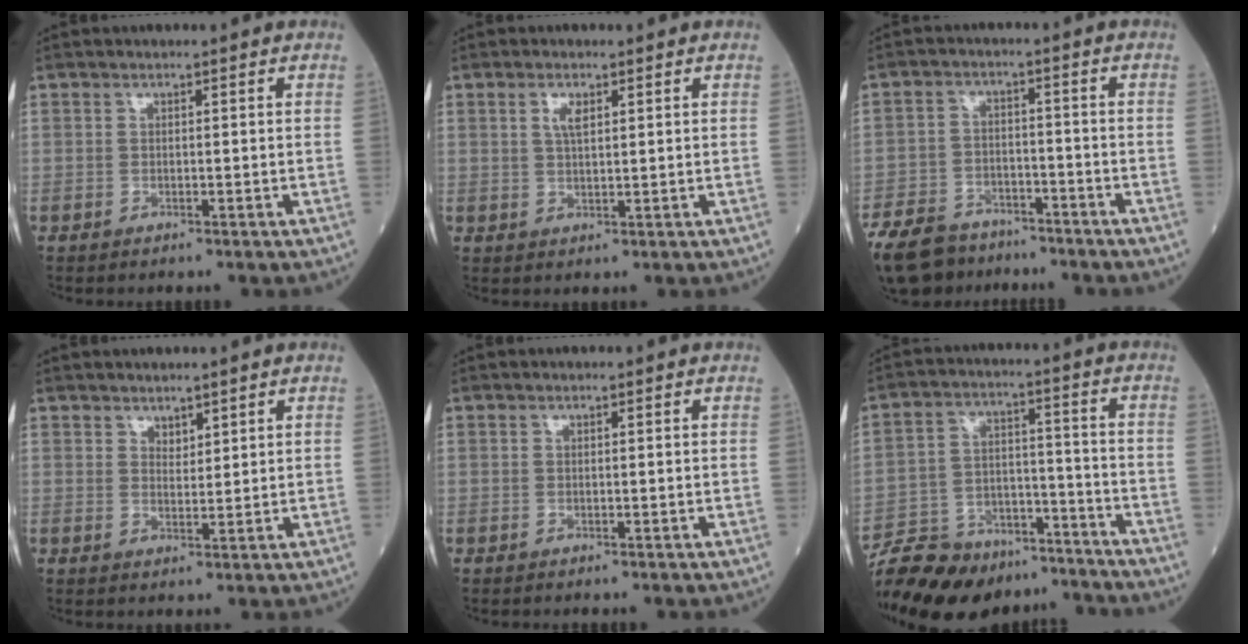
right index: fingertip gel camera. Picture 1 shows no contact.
{"total": 2.4, "force": [1.1, 0.8, 2.0], "torque": [-0.042, 0.002, 0.022]}
{"total": 12.3, "force": [-9.8, 6.2, 4.1], "torque": [-0.091, 0.001, -0.154]}
{"total": 1.9, "force": [1.6, 0.9, 0.6], "torque": [-0.007, -0.002, 0.029]}
{"total": 0.0}
{"total": 18.8, "force": [-16.3, 7.1, 6.2], "torque": [-0.139, 0.015, -0.251]}